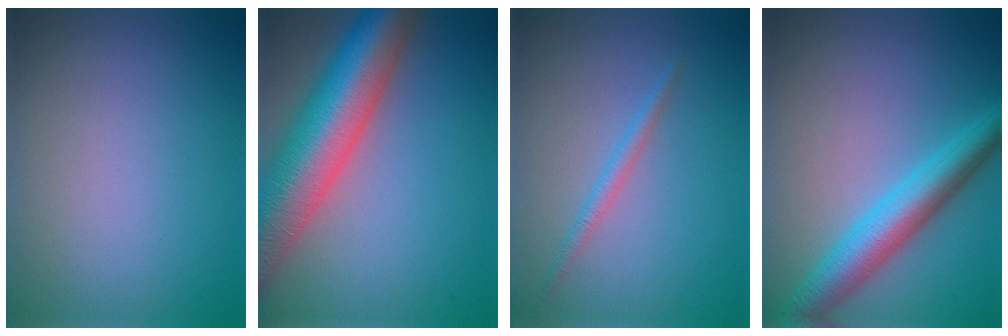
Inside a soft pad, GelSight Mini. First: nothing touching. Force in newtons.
{"total": 12.0, "press": 12.0, "slide": 0.6}
{"total": 1.3, "press": 1.3, "slide": 0.0}
{"total": 5.6, "press": 5.6, "slide": 0.2}